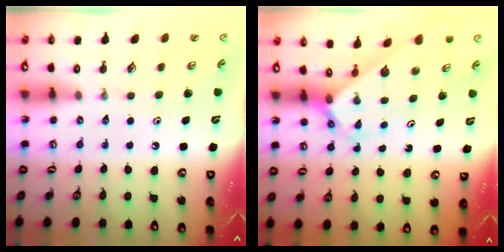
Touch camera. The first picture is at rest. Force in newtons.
{"total": 2.2, "press": 2.2, "slide": 0.2}